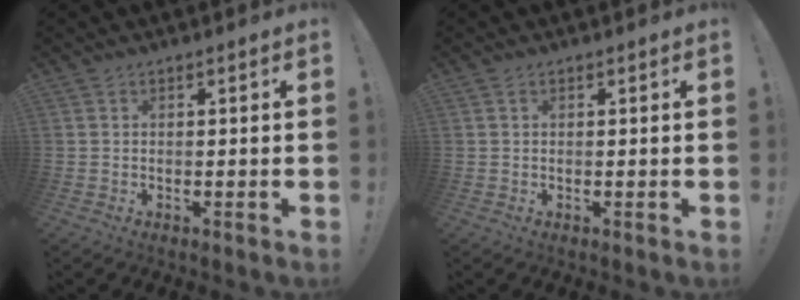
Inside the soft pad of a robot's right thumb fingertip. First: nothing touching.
{"total": 0.5, "force": [0.2, 0.2, 0.4], "torque": [-0.012, 0.004, 0.005]}